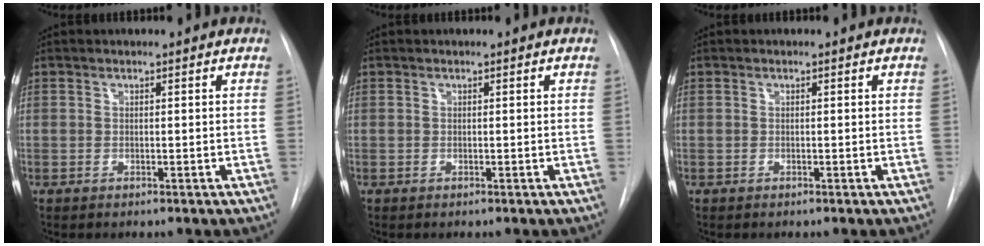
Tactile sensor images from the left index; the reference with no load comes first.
{"total": 0.0}
{"total": 0.0}